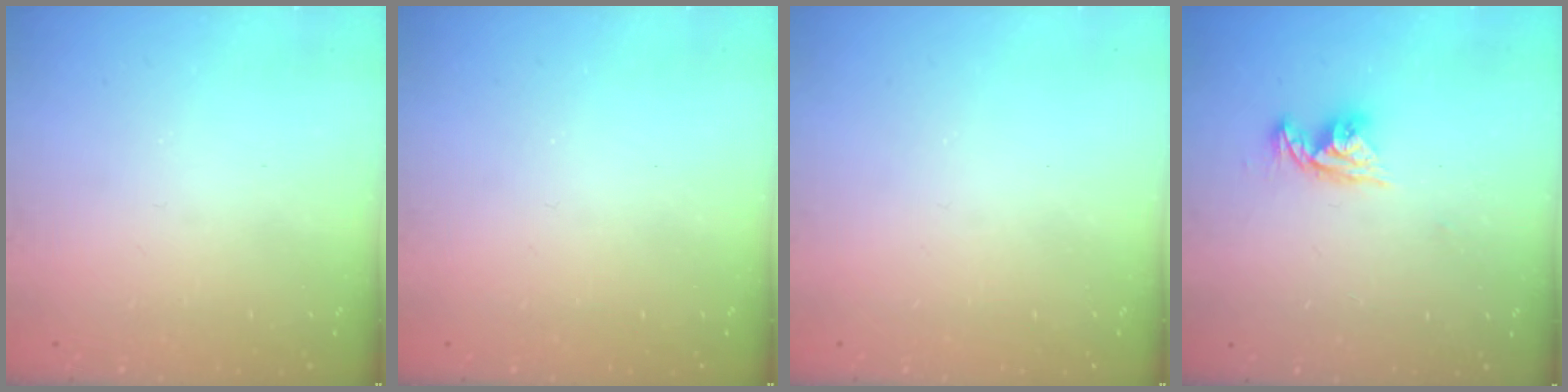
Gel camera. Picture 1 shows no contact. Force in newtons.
{"total": 0.0}
{"total": 0.0}
{"total": 8.3, "press": 8.3, "slide": 0.9}